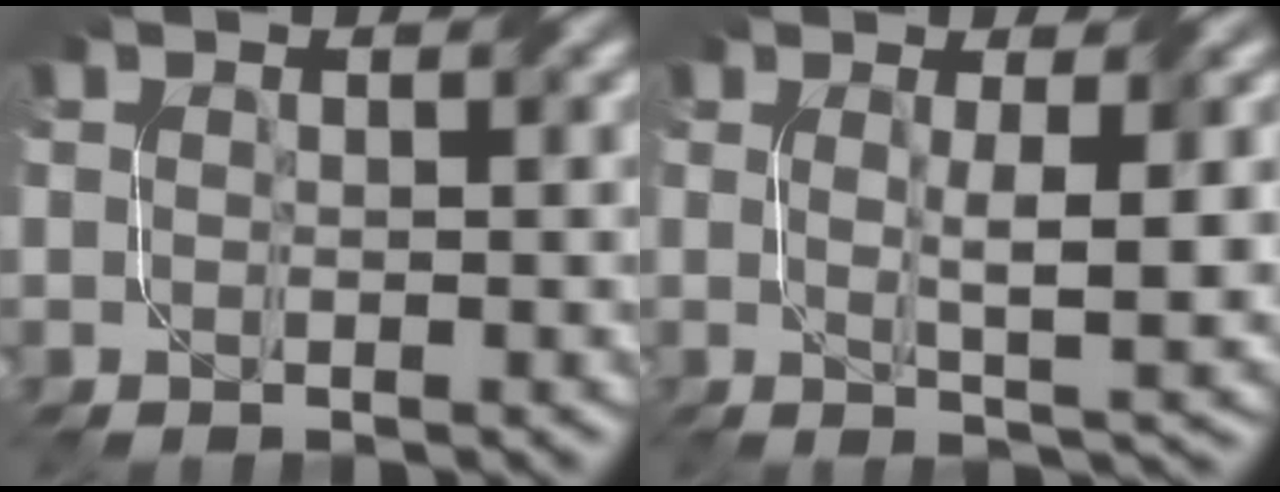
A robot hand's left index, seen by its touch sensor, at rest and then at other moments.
{"total": 5.1, "force": [0.7, 0.9, 5.0], "torque": [-0.075, -0.004, 0.012]}